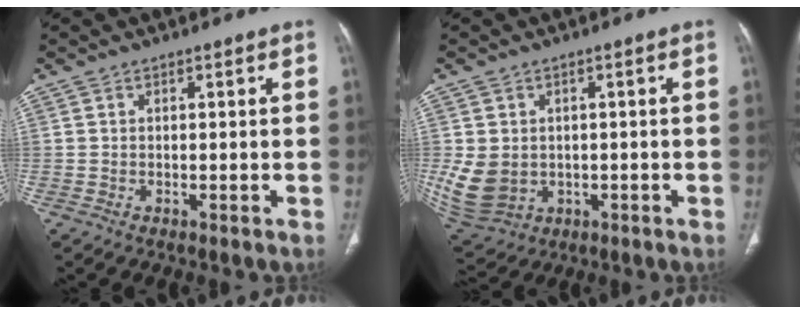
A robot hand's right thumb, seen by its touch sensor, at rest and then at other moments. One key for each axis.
{"total": 8.9, "fx": -0.3, "fy": 7.5, "fz": 4.7, "tx": -0.091, "ty": -0.005, "tz": 0.017}